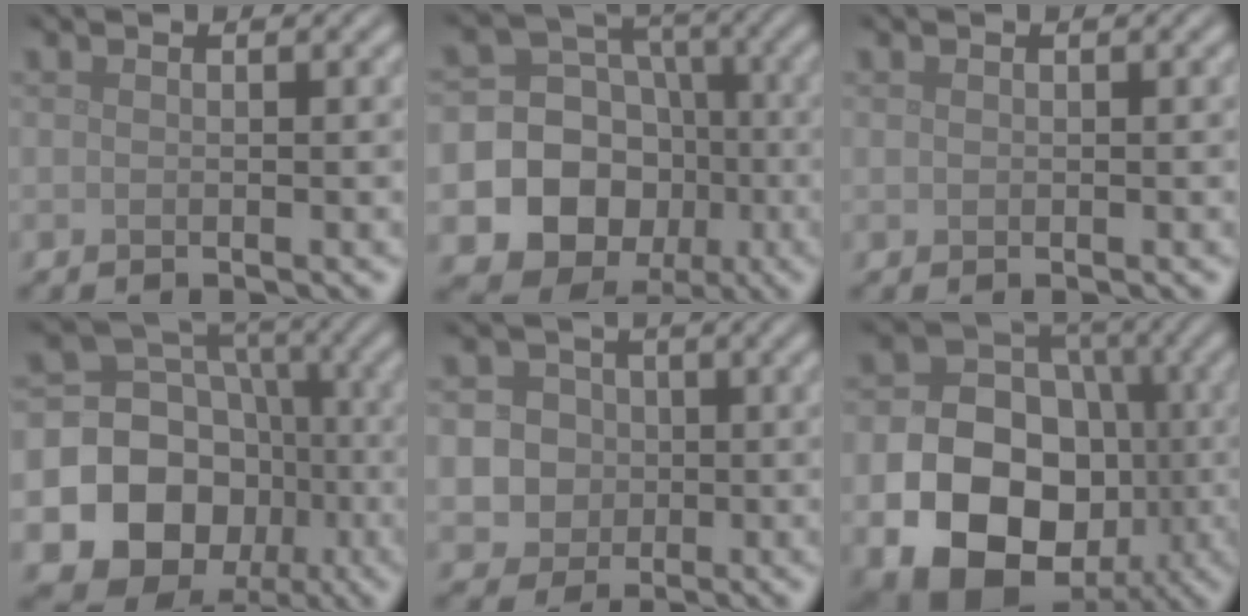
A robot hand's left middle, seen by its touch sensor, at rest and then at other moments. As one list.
[{"total": 16.3, "force": [-4.9, 15.0, 4.1], "torque": [-0.098, -0.029, -0.085]}, {"total": 0.0}, {"total": 17.2, "force": [-5.3, 15.3, 5.9], "torque": [-0.113, -0.024, -0.093]}, {"total": 5.3, "force": [0.1, 5.0, 1.7], "torque": [-0.020, 0.023, -0.010]}, {"total": 17.9, "force": [-5.2, 15.0, 8.3], "torque": [-0.137, -0.044, -0.105]}]